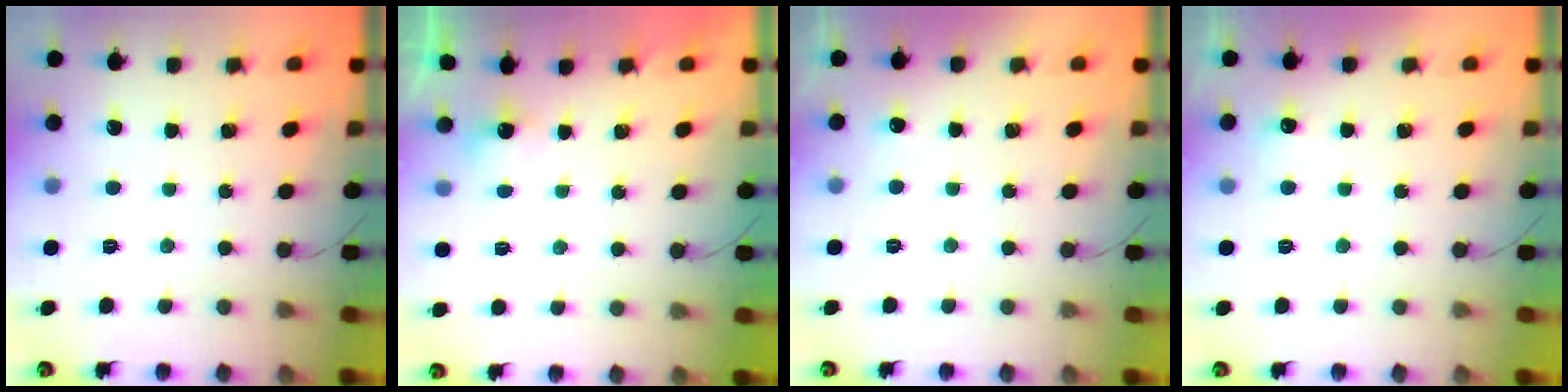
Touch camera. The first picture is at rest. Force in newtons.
{"total": 10.0, "press": 2.1, "slide": 9.8}
{"total": 2.8, "press": 2.6, "slide": 1.2}
{"total": 3.8, "press": 3.6, "slide": 1.2}